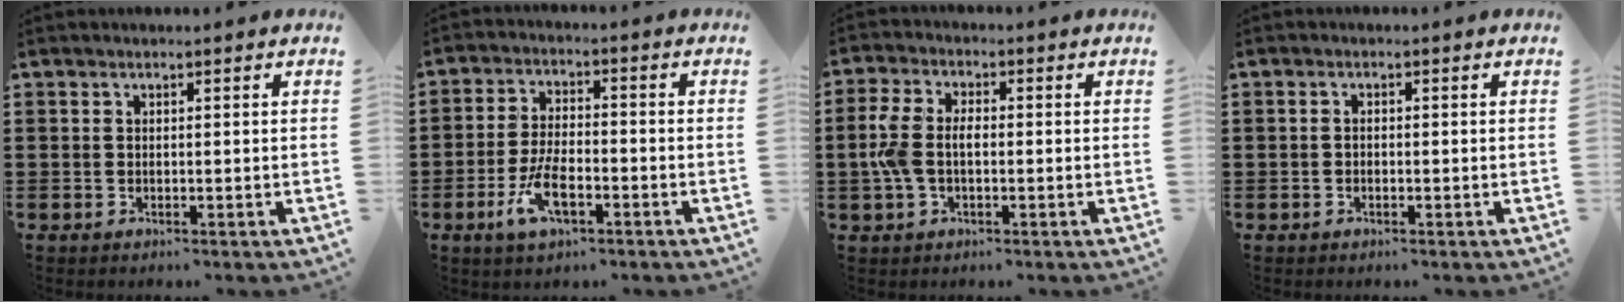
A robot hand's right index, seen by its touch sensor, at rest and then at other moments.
{"total": 6.3, "force": [-2.9, 2.6, 5.0], "torque": [-0.114, -0.001, -0.058]}
{"total": 5.2, "force": [-0.5, 3.0, 4.2], "torque": [-0.116, -0.005, -0.020]}
{"total": 0.8, "force": [-0.7, 0.2, 0.3], "torque": [-0.007, -0.005, -0.013]}